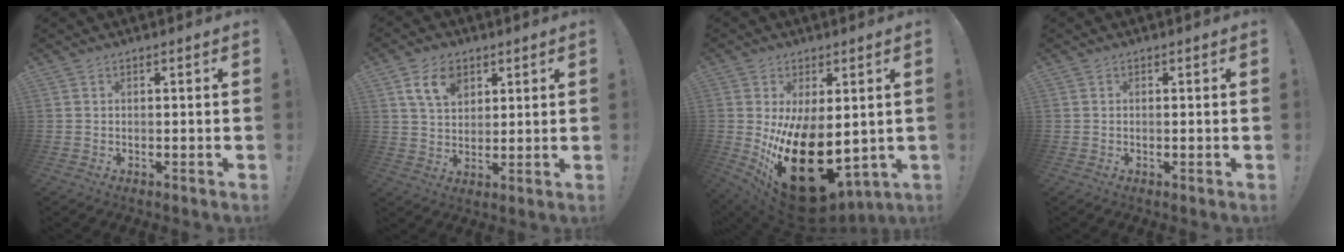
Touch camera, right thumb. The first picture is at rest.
{"total": 10.4, "force": [5.4, 6.3, 6.3], "torque": [-0.108, -0.009, 0.103]}
{"total": 23.6, "force": [-3.9, 13.1, 19.2], "torque": [-0.319, 0.002, -0.036]}
{"total": 0.0}